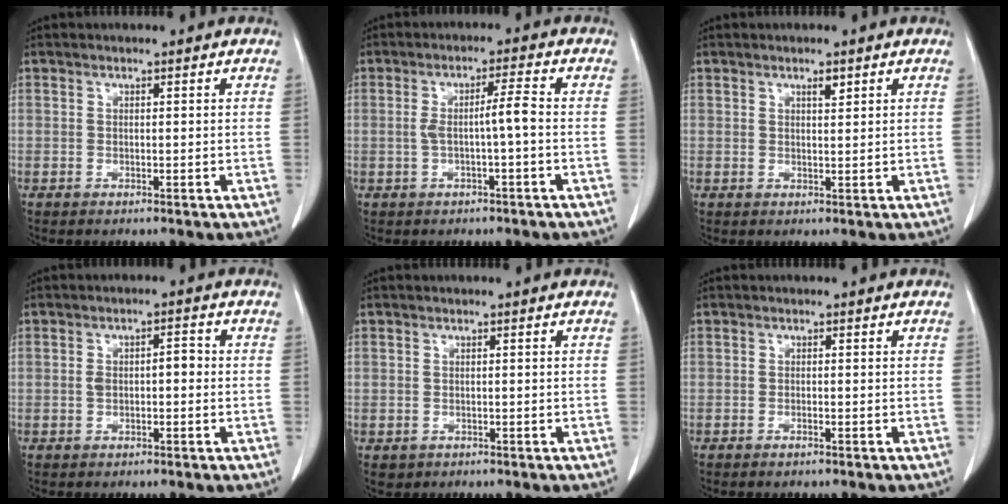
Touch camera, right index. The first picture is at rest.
{"total": 3.9, "force": [-0.6, -0.2, 3.8], "torque": [-0.068, 0.010, -0.008]}
{"total": 1.6, "force": [0.9, 0.8, 1.1], "torque": [-0.013, -0.002, 0.013]}
{"total": 3.3, "force": [-0.2, 1.5, 2.9], "torque": [-0.057, 0.019, -0.001]}
{"total": 0.9, "force": [-0.3, 0.9, 0.0], "torque": [0.000, 0.006, -0.007]}
{"total": 0.8, "force": [-0.6, 0.0, 0.5], "torque": [-0.014, -0.001, -0.011]}